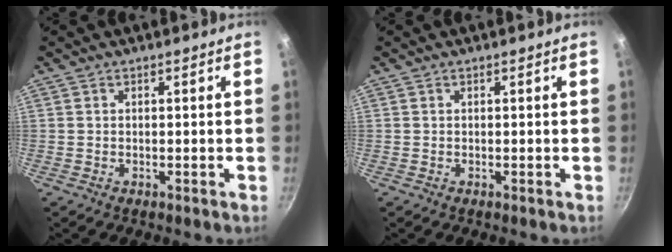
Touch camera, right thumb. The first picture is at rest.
{"total": 0.0}